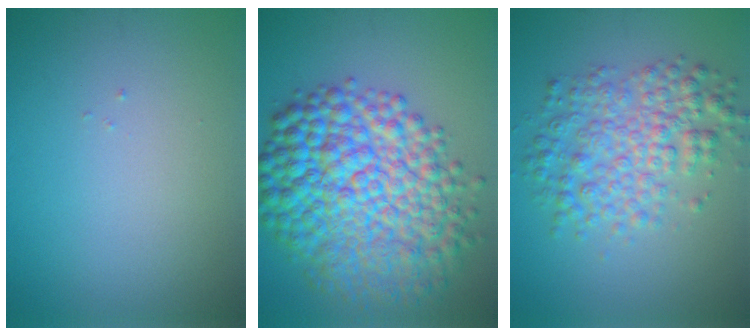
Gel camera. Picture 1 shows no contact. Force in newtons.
{"total": 12.1, "press": 12.1, "slide": 0.2}
{"total": 5.4, "press": 5.4, "slide": 0.0}